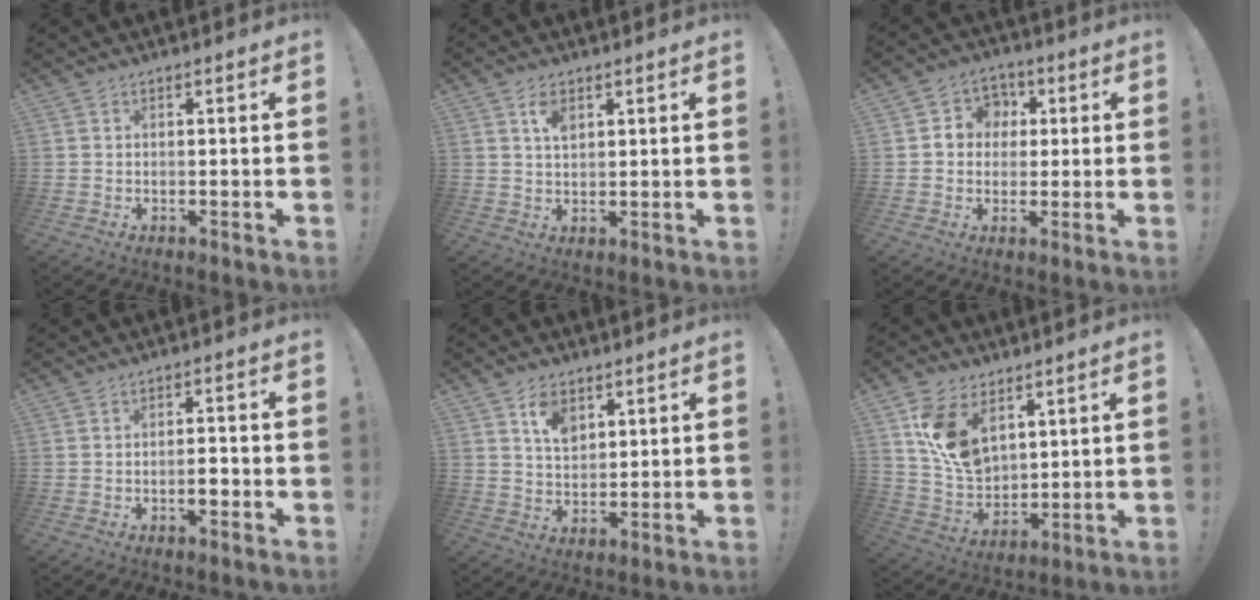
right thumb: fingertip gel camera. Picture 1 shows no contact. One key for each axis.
{"total": 4.4, "fx": 2.0, "fy": 2.2, "fz": 3.2, "tx": -0.046, "ty": -0.009, "tz": 0.032}
{"total": 7.6, "fx": 0.1, "fy": 7.3, "fz": 2.2, "tx": -0.026, "ty": 0.008, "tz": 0.008}
{"total": 3.3, "fx": -1.2, "fy": 1.5, "fz": 2.7, "tx": -0.034, "ty": 0.009, "tz": -0.022}
{"total": 7.9, "fx": 4.3, "fy": 5.2, "fz": 4.2, "tx": -0.060, "ty": -0.020, "tz": 0.078}
{"total": 14.0, "fx": 6.4, "fy": 9.6, "fz": 7.9, "tx": -0.131, "ty": -0.033, "tz": 0.128}